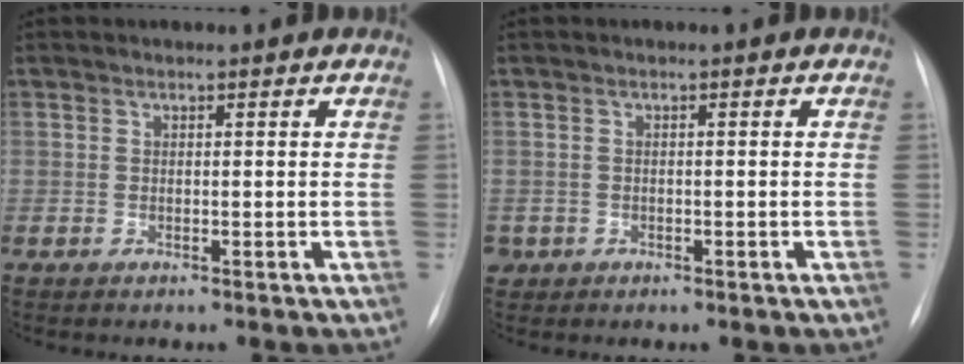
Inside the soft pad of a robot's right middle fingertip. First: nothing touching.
{"total": 1.6, "force": [-0.6, 1.5, 0.2], "torque": [0.000, 0.006, -0.005]}